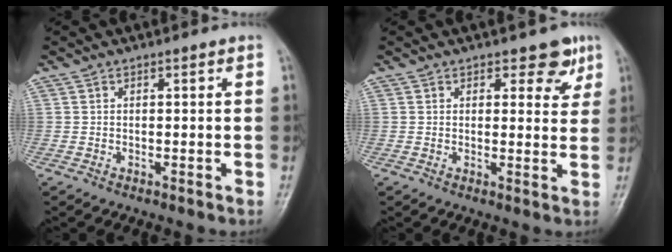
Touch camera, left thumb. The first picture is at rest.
{"total": 4.6, "force": [2.8, 2.8, 2.4], "torque": [0.005, -0.012, 0.030]}